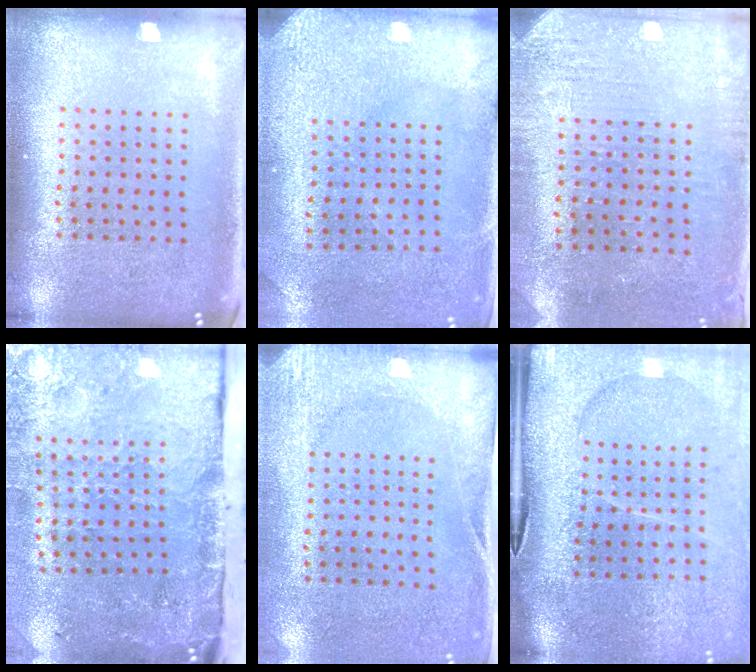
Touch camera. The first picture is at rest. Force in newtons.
{"total": 3.0, "press": 2.5, "slide": 1.7}
{"total": 3.1, "press": 2.6, "slide": 1.7}
{"total": 4.9, "press": 3.6, "slide": 3.3}
{"total": 2.7, "press": 2.1, "slide": 1.7}
{"total": 4.6, "press": 3.6, "slide": 2.8}